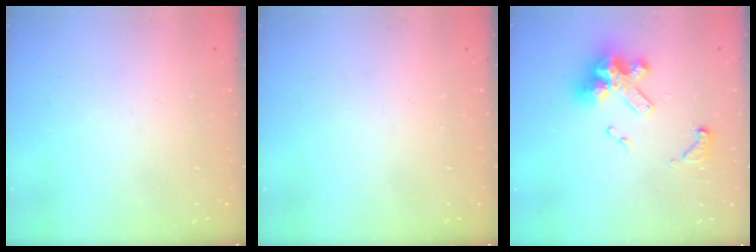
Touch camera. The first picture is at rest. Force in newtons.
{"total": 0.0}
{"total": 13.5, "press": 13.4, "slide": 1.8}